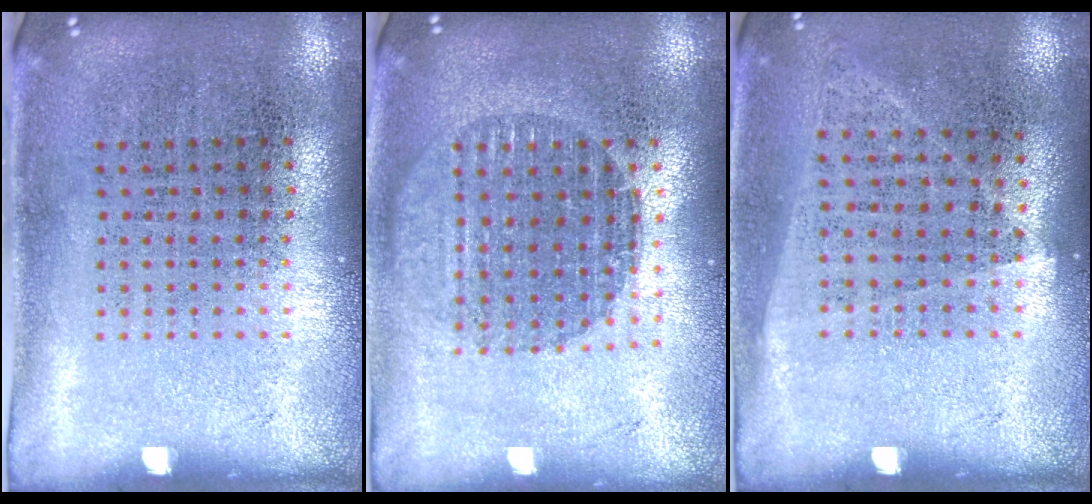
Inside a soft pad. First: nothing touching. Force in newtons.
{"total": 1.6, "press": 1.4, "slide": 0.8}
{"total": 1.0, "press": 0.9, "slide": 0.4}